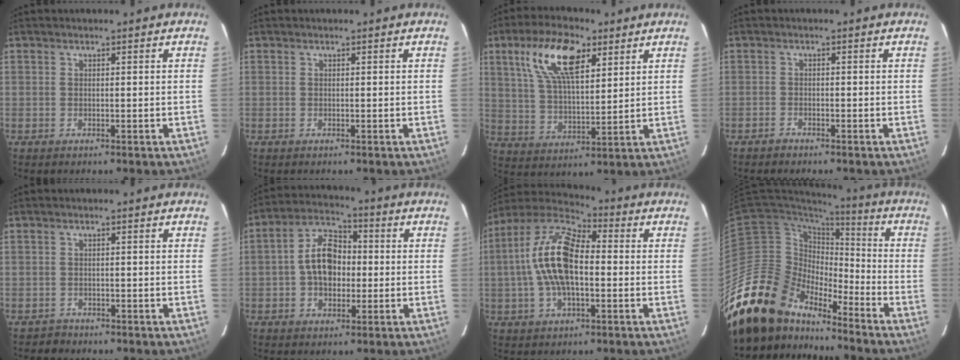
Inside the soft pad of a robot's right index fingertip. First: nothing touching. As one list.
[{"total": 0.0}, {"total": 13.1, "force": [6.7, 5.4, 9.9], "torque": [-0.186, 0.022, 0.127]}, {"total": 1.3, "force": [-1.2, 0.1, -0.6], "torque": [0.001, 0.003, -0.025]}, {"total": 1.7, "force": [-1.4, 0.7, -0.8], "torque": [0.011, 0.005, -0.021]}, {"total": 9.7, "force": [-0.5, 6.5, 7.2], "torque": [-0.138, 0.027, -0.007]}, {"total": 15.1, "force": [-0.5, 7.0, 13.4], "torque": [-0.265, 0.016, -0.018]}, {"total": 20.0, "force": [-17.3, 8.9, 4.8], "torque": [-0.104, 0.015, -0.305]}]